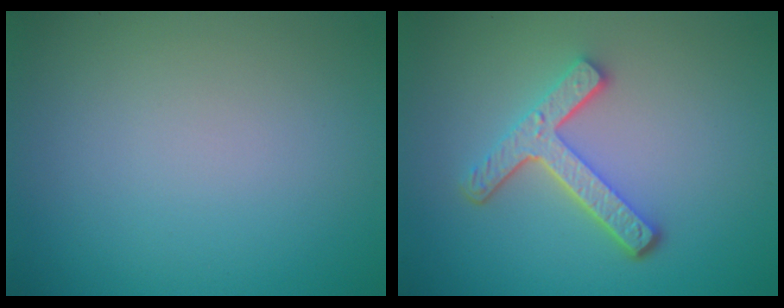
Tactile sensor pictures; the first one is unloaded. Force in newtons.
{"total": 4.3, "press": 3.3, "slide": 2.8}